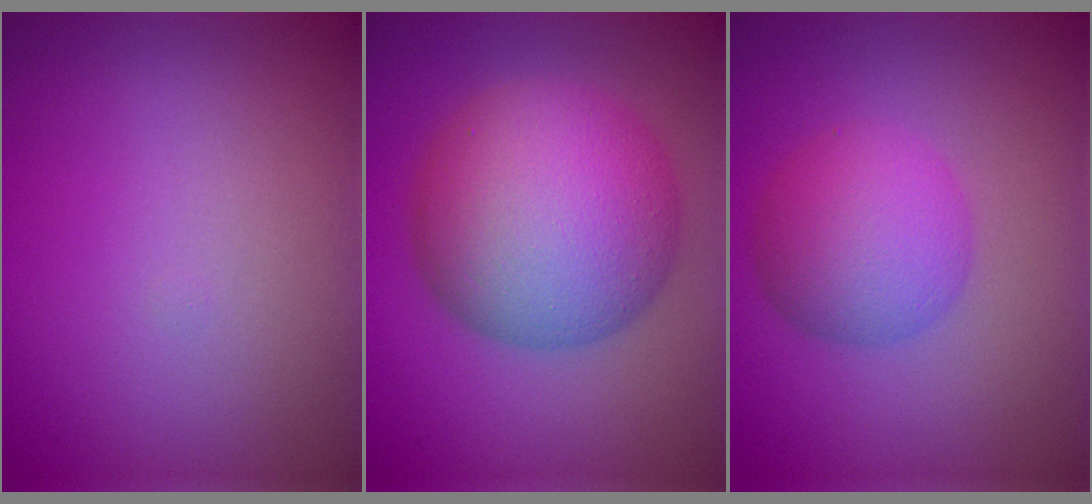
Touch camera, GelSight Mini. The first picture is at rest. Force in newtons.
{"total": 12.2, "press": 12.1, "slide": 0.2}
{"total": 5.0, "press": 5.0, "slide": 0.2}